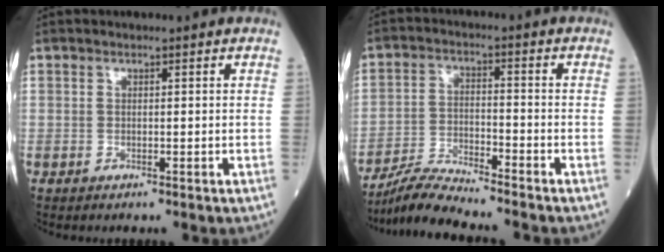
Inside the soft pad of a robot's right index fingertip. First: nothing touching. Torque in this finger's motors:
{"motor_torque": [0.12, -0.57, 0.10, -0.01]}